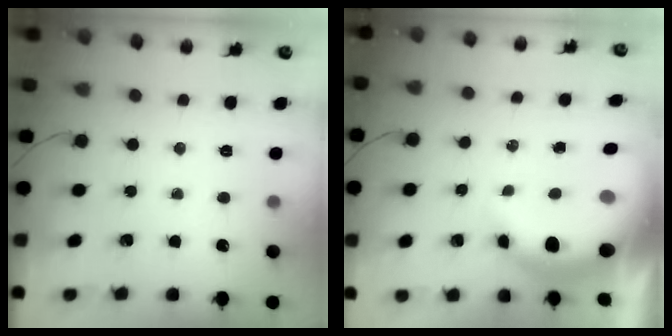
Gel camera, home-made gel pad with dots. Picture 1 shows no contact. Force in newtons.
{"total": 10.6, "press": 10.4, "slide": 2.3}